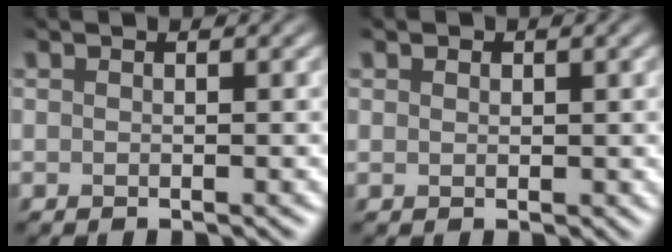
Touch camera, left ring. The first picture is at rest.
{"total": 1.0, "force": [0.4, 0.8, 0.3], "torque": [-0.004, -0.002, 0.006]}